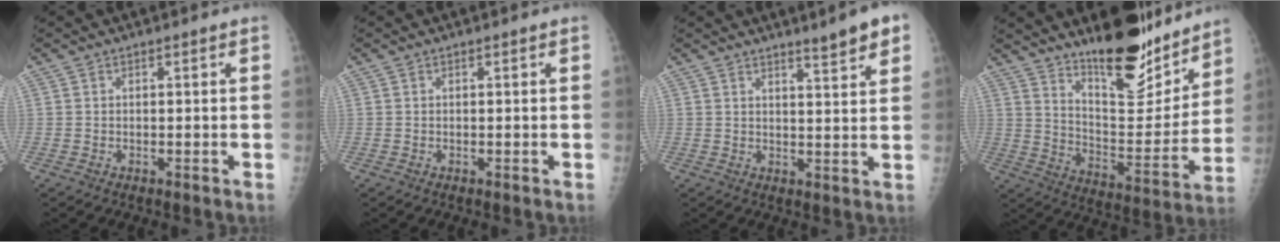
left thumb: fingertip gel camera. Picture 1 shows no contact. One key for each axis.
{"total": 0.0}
{"total": 5.7, "fx": 4.1, "fy": 0.5, "fz": 4.0, "tx": -0.050, "ty": -0.026, "tz": 0.056}
{"total": 18.8, "fx": 14.8, "fy": 6.1, "fz": 9.8, "tx": -0.102, "ty": -0.116, "tz": 0.238}